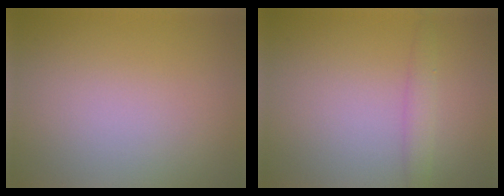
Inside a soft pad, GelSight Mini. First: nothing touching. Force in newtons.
{"total": 1.6, "press": 1.6, "slide": 0.0}